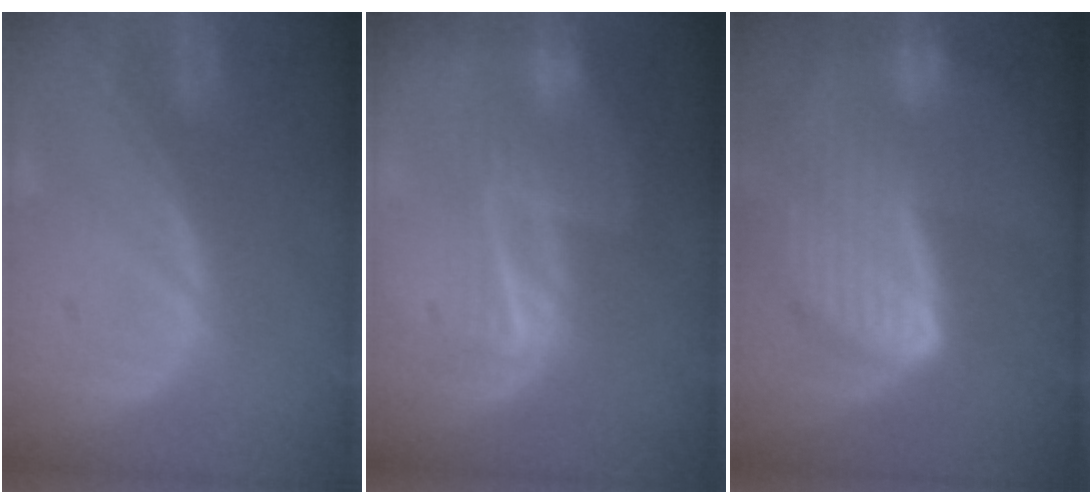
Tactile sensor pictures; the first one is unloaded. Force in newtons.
{"total": 6.4, "press": 5.7, "slide": 2.9}
{"total": 9.1, "press": 7.9, "slide": 4.3}